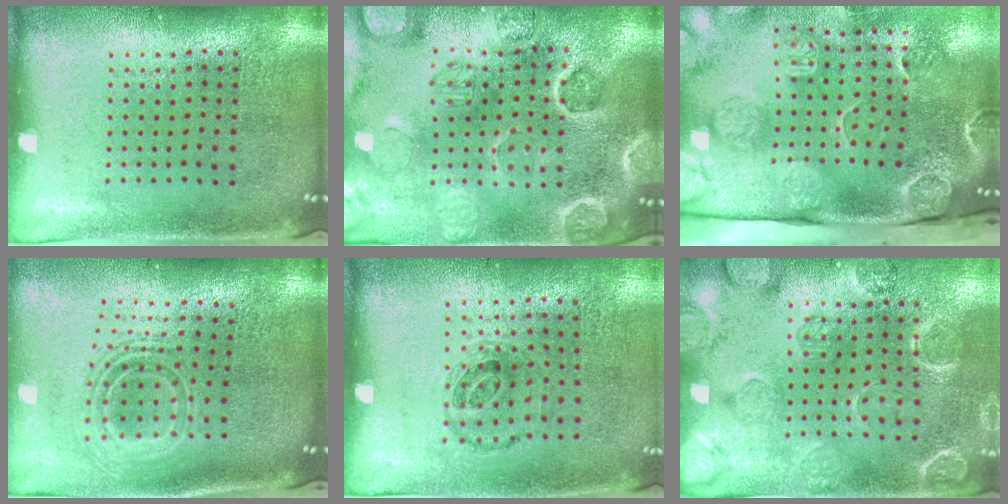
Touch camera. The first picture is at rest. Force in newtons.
{"total": 3.2, "press": 3.1, "slide": 0.6}
{"total": 4.8, "press": 3.4, "slide": 3.4}
{"total": 2.2, "press": 1.5, "slide": 1.5}
{"total": 0.9, "press": 0.7, "slide": 0.6}
{"total": 2.4, "press": 2.2, "slide": 0.9}